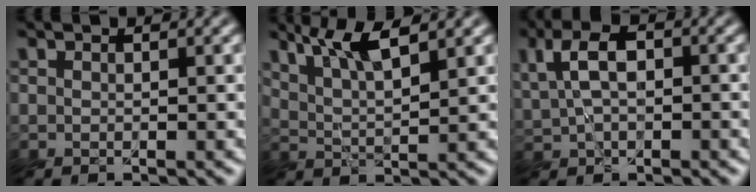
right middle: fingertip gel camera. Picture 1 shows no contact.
{"total": 3.9, "force": [2.6, 0.6, 2.8], "torque": [-0.051, 0.001, 0.046]}
{"total": 5.2, "force": [0.7, 3.0, 4.2], "torque": [-0.079, 0.014, 0.002]}